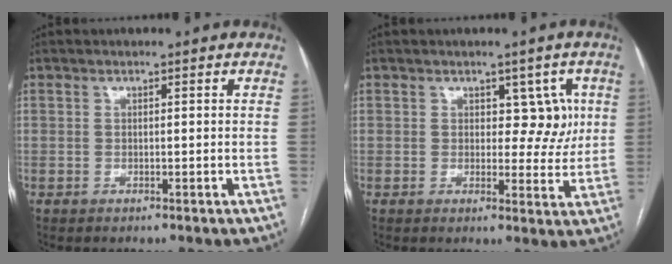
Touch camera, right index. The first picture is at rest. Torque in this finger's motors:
{"motor_torque": [-0.02, 0.09, -0.01, 0.00]}